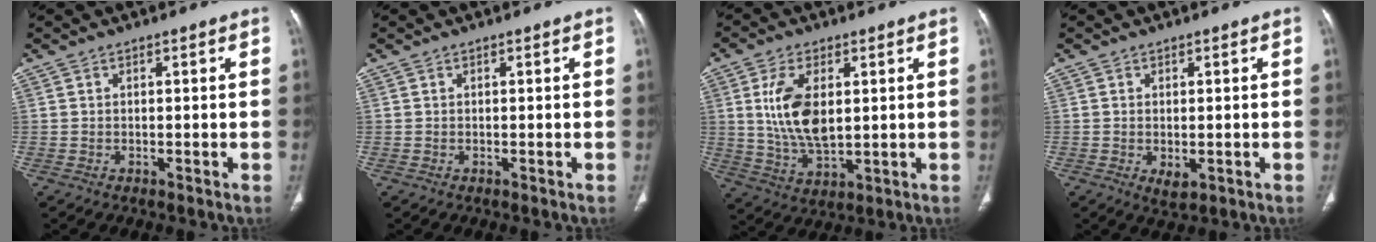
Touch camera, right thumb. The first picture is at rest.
{"total": 0.0}
{"total": 11.4, "force": [2.1, 5.9, 9.4], "torque": [-0.180, -0.015, 0.048]}
{"total": 2.6, "force": [-0.6, 1.4, 2.1], "torque": [-0.036, -0.007, -0.002]}